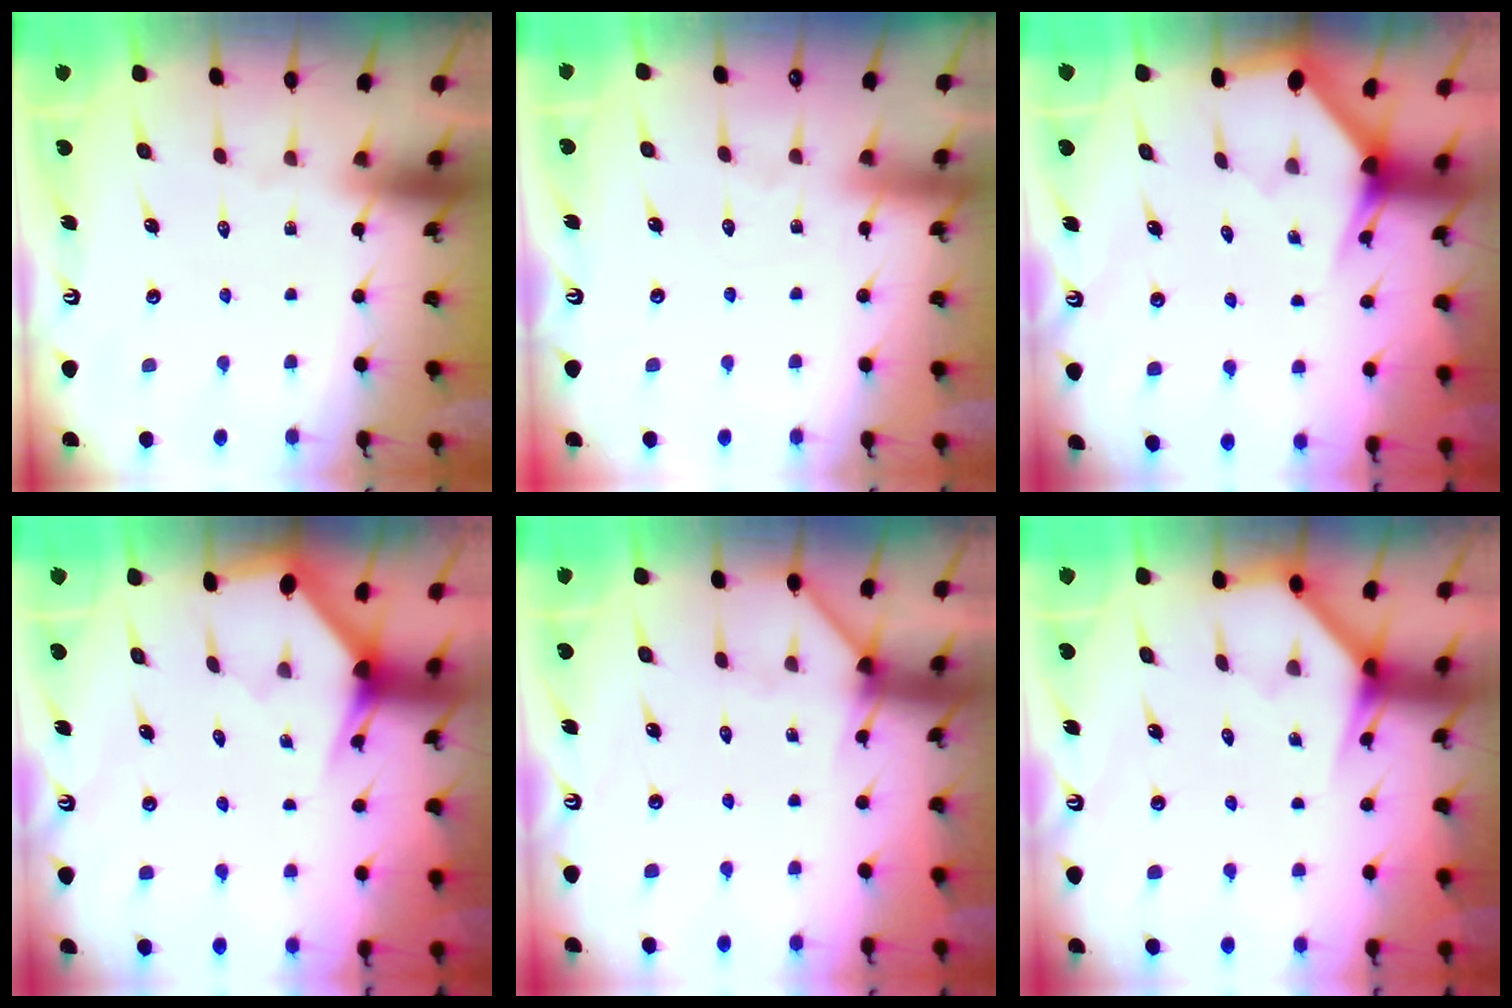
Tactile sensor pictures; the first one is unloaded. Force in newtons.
{"total": 3.2, "press": 3.2, "slide": 0.4}
{"total": 2.9, "press": 2.9, "slide": 0.1}
{"total": 2.9, "press": 2.9, "slide": 0.1}
{"total": 5.3, "press": 5.3, "slide": 0.5}
{"total": 3.9, "press": 3.9, "slide": 0.3}